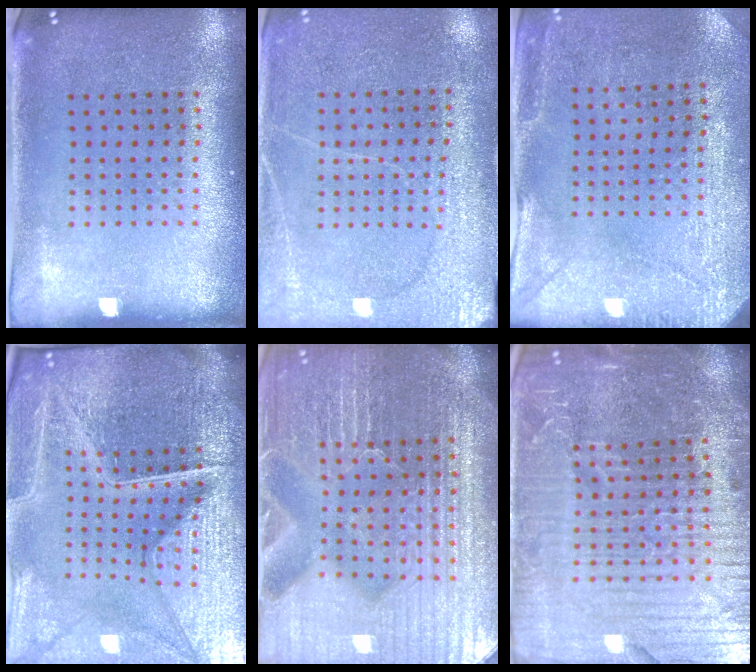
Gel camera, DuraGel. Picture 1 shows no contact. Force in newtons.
{"total": 2.8, "press": 2.7, "slide": 0.7}
{"total": 3.0, "press": 2.7, "slide": 1.1}
{"total": 6.9, "press": 6.1, "slide": 3.4}
{"total": 6.3, "press": 5.6, "slide": 2.8}
{"total": 6.5, "press": 5.7, "slide": 3.1}